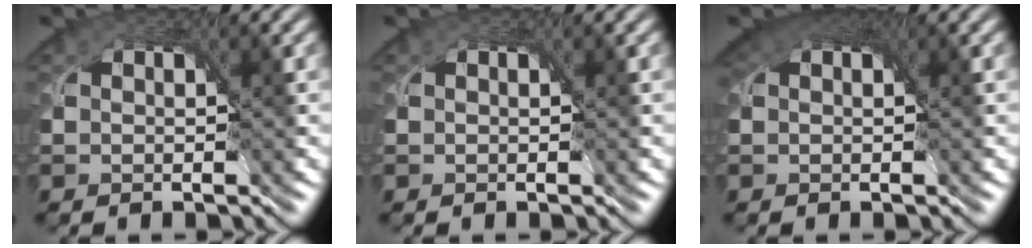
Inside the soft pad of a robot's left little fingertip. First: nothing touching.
{"total": 0.0}
{"total": 4.5, "force": [2.5, 2.5, 2.8], "torque": [-0.047, 0.016, 0.027]}